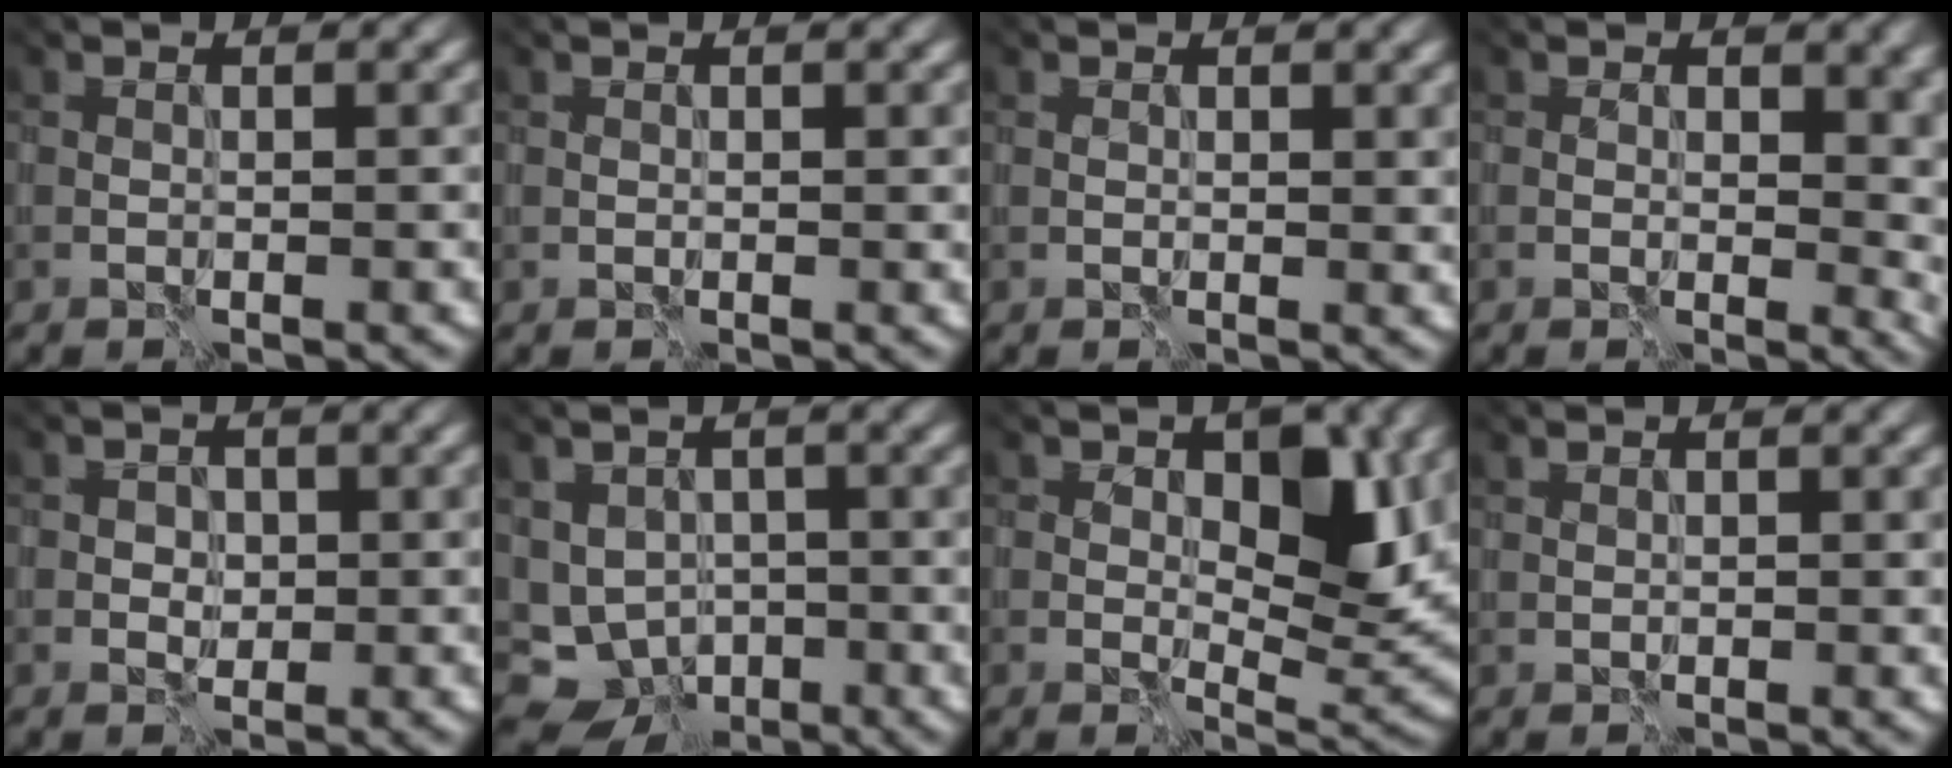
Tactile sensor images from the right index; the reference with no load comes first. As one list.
[{"total": 0.0}, {"total": 0.5, "force": [0.4, 0.2, 0.3], "torque": [-0.003, 0.000, 0.008]}, {"total": 5.1, "force": [0.9, 3.3, 3.8], "torque": [-0.031, -0.003, 0.012]}, {"total": 1.2, "force": [-0.1, 1.2, 0.4], "torque": [-0.010, 0.001, -0.002]}, {"total": 4.1, "force": [-0.7, 3.8, 1.5], "torque": [-0.026, -0.006, -0.004]}, {"total": 6.1, "force": [1.4, 3.3, 4.9], "torque": [-0.063, -0.005, 0.023]}, {"total": 0.6, "force": [0.6, 0.0, -0.2], "torque": [-0.001, 0.002, 0.009]}]